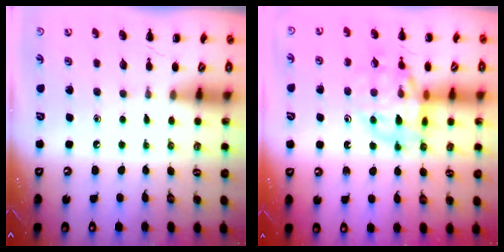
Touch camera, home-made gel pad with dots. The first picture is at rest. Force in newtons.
{"total": 14.5, "press": 14.4, "slide": 1.9}